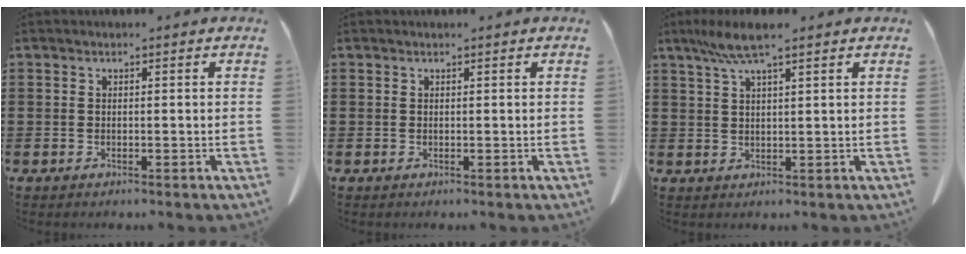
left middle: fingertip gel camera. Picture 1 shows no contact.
{"total": 0.0}
{"total": 5.2, "force": [3.4, 0.6, 3.9], "torque": [-0.082, 0.002, 0.059]}